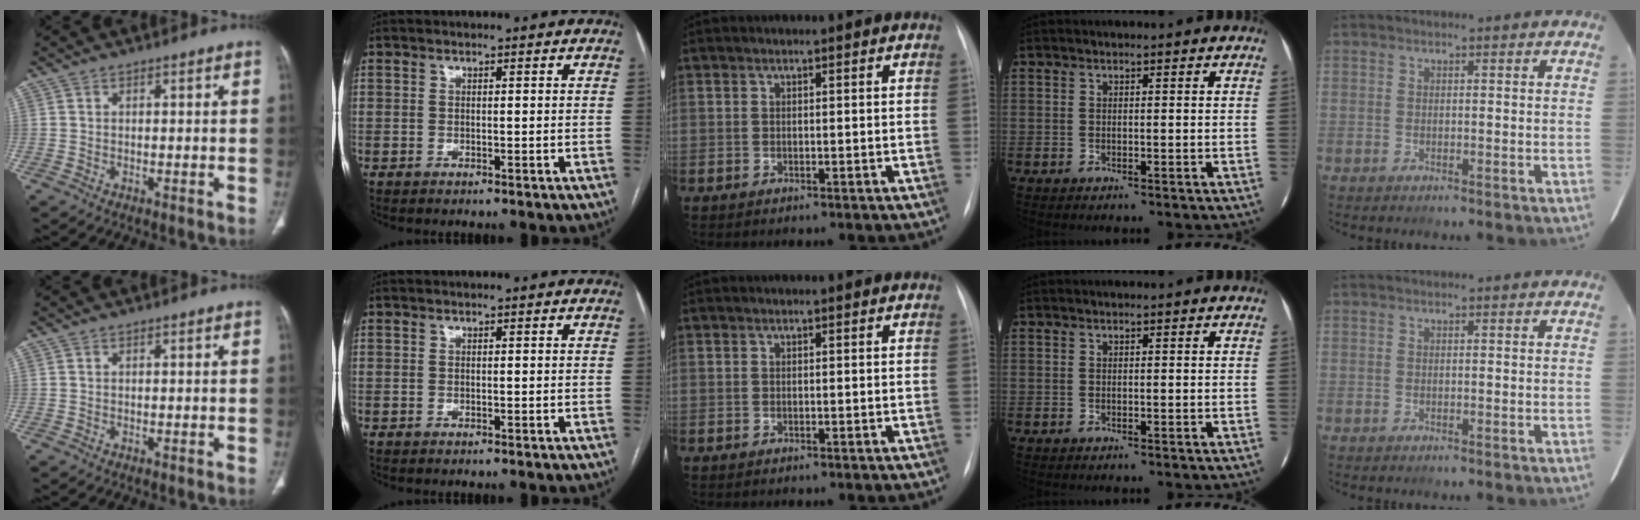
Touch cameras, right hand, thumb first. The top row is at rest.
{}